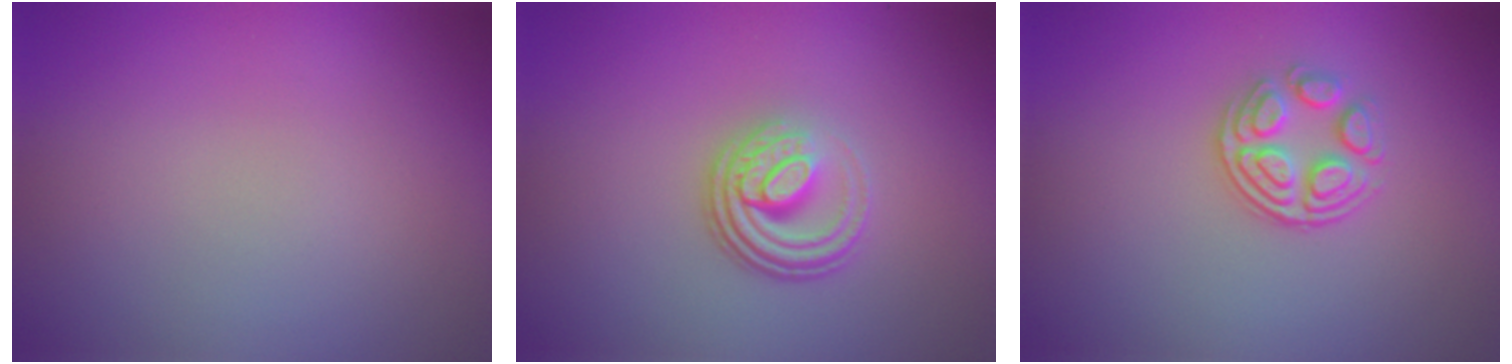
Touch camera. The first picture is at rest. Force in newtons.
{"total": 4.1, "press": 2.7, "slide": 3.1}
{"total": 3.1, "press": 2.6, "slide": 1.7}